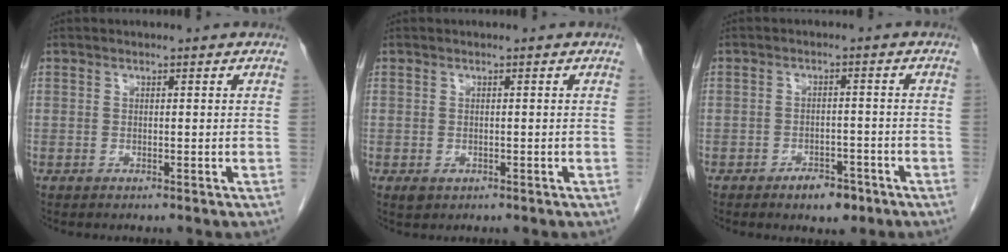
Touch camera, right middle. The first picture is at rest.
{"total": 1.2, "force": [-0.5, 0.9, 0.7], "torque": [-0.011, 0.000, 0.000]}
{"total": 4.0, "force": [-2.7, 2.0, 2.2], "torque": [-0.029, 0.003, -0.034]}